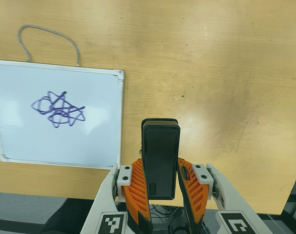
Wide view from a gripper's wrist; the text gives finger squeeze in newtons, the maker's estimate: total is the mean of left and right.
{"total": 5.4, "left": 3.7, "right": 7.1}